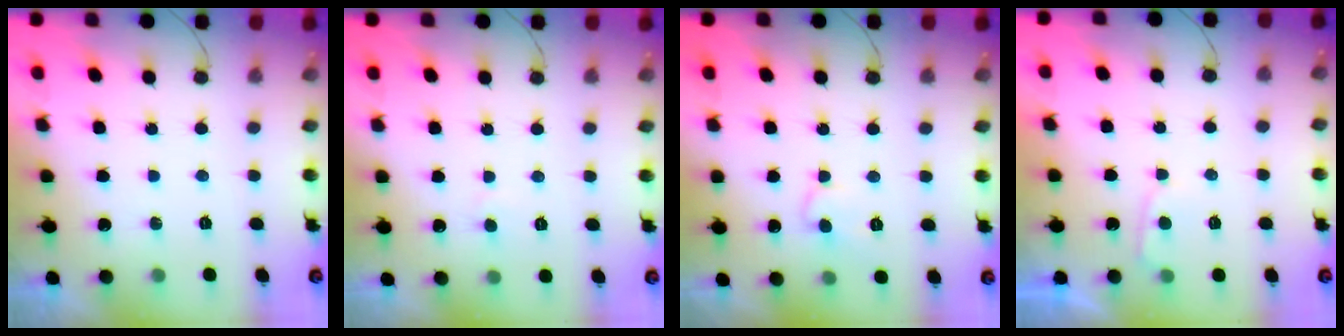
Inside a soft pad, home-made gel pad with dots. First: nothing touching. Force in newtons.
{"total": 3.6, "press": 3.6, "slide": 0.3}
{"total": 6.4, "press": 6.4, "slide": 0.3}
{"total": 2.9, "press": 2.9, "slide": 0.3}